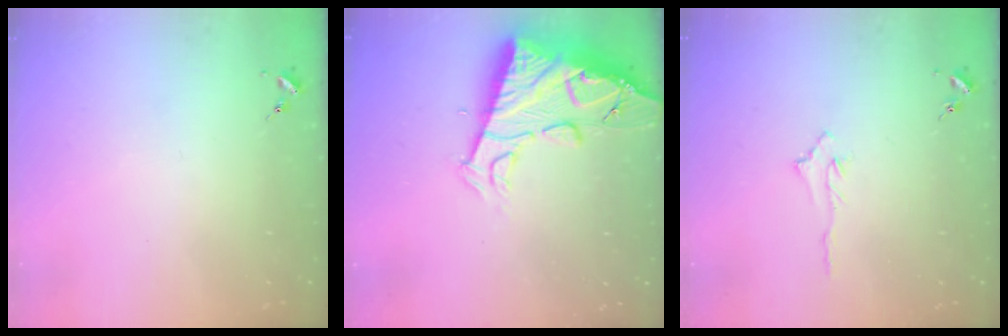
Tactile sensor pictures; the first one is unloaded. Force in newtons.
{"total": 15.0, "press": 14.9, "slide": 1.4}
{"total": 3.2, "press": 3.2, "slide": 0.4}